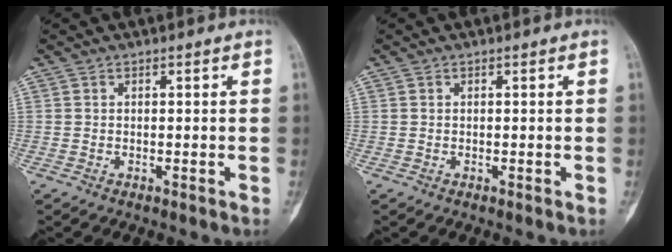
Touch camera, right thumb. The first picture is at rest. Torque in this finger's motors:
{"motor_torque": [0.08, 0.05, -0.01, -0.01, 0.00]}